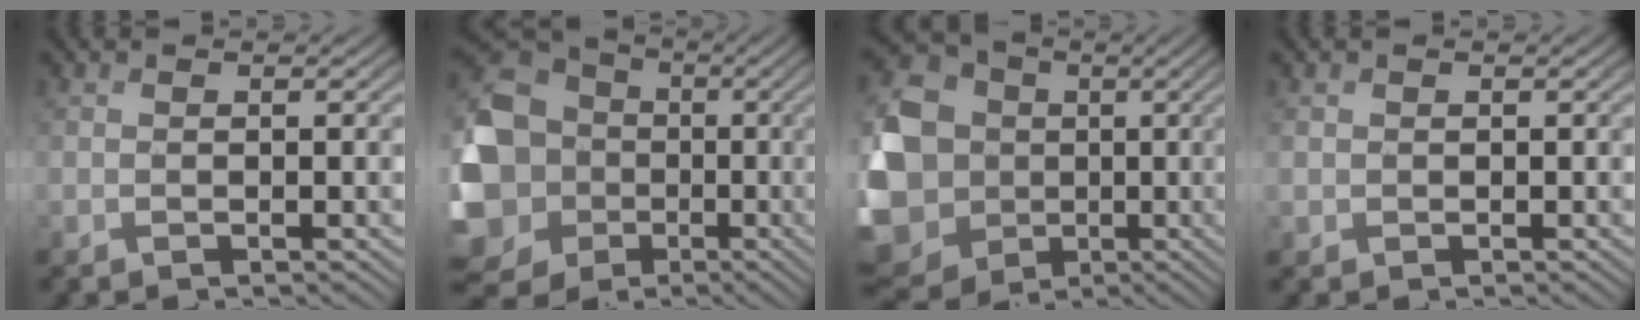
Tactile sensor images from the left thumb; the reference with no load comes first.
{"total": 20.0, "force": [-3.0, 18.2, 7.9], "torque": [-0.240, 0.000, -0.076]}
{"total": 19.7, "force": [-2.3, 18.1, 7.6], "torque": [-0.246, -0.010, -0.045]}
{"total": 0.9, "force": [0.3, 0.8, -0.2], "torque": [0.008, 0.000, 0.000]}